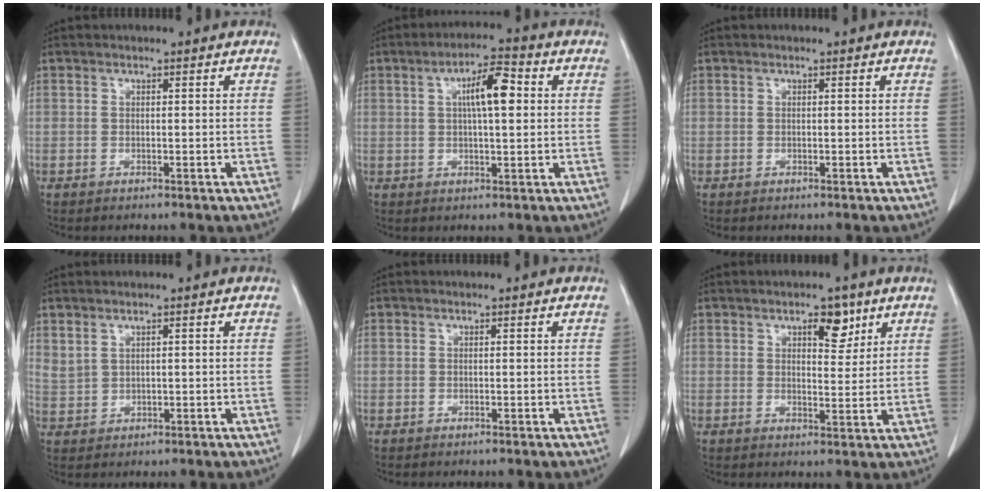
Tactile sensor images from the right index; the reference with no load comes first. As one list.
[{"total": 7.2, "force": [1.7, 1.6, 6.8], "torque": [-0.115, 0.017, 0.025]}, {"total": 0.0}, {"total": 2.1, "force": [1.5, 1.2, 0.8], "torque": [-0.016, 0.001, 0.038]}, {"total": 0.0}, {"total": 4.8, "force": [2.9, 2.0, 3.3], "torque": [-0.044, -0.002, 0.042]}]